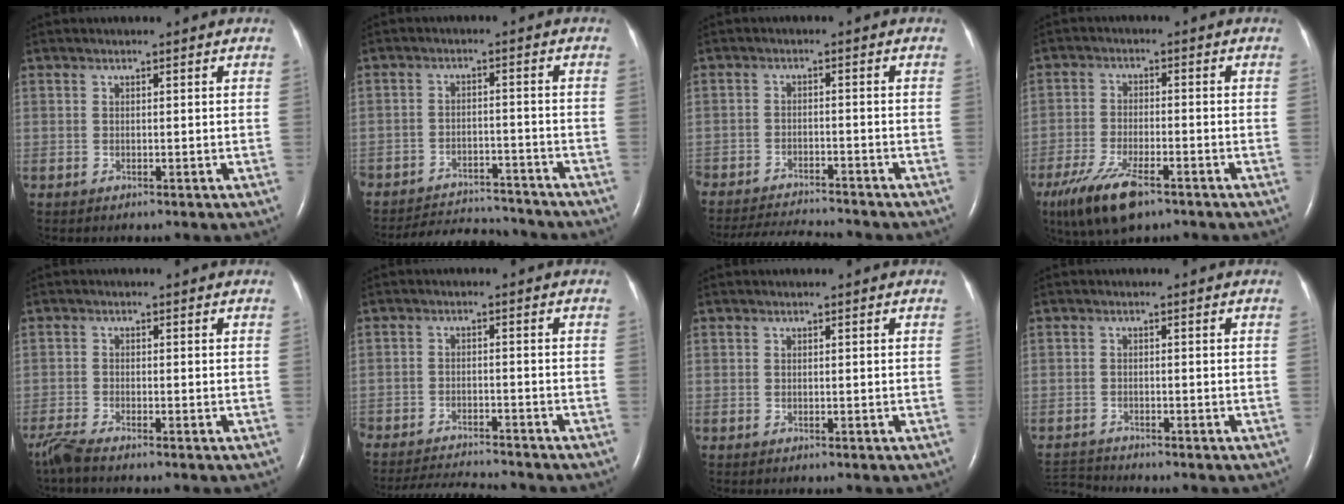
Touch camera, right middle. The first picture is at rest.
{"total": 11.8, "force": [-11.4, 2.2, 2.1], "torque": [-0.034, -0.002, -0.161]}
{"total": 12.2, "force": [-11.6, 1.0, 3.8], "torque": [-0.062, -0.015, -0.172]}
{"total": 9.6, "force": [-6.2, 2.7, 6.7], "torque": [-0.135, -0.019, -0.108]}
{"total": 2.8, "force": [-2.5, -0.2, 1.2], "torque": [-0.035, -0.012, -0.054]}
{"total": 11.3, "force": [-10.8, 0.7, 3.3], "torque": [-0.052, -0.014, -0.164]}
{"total": 0.0}
{"total": 3.4, "force": [-3.3, -0.3, -0.3], "torque": [0.002, -0.016, -0.061]}